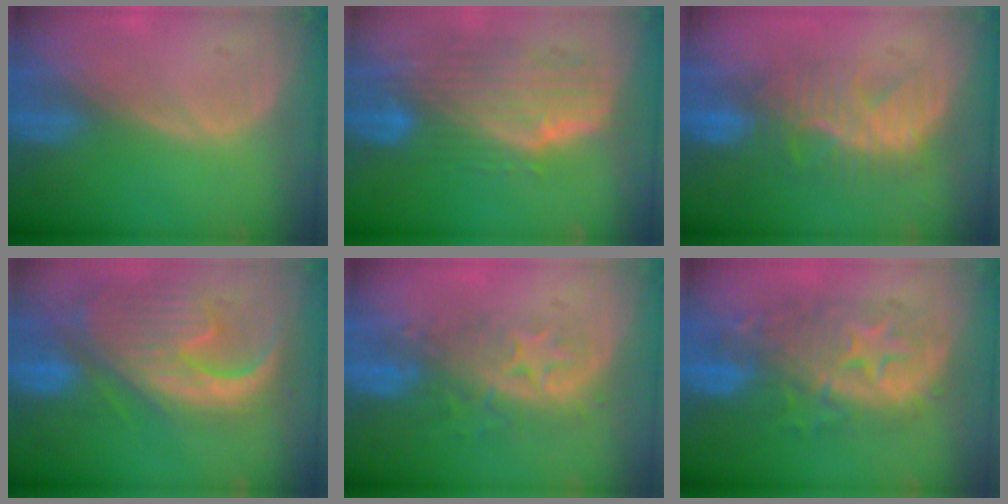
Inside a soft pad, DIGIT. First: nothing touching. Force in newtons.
{"total": 10.2, "press": 9.0, "slide": 4.8}
{"total": 8.3, "press": 8.2, "slide": 1.5}
{"total": 13.3, "press": 11.5, "slide": 6.7}
{"total": 8.2, "press": 7.5, "slide": 3.3}
{"total": 10.3, "press": 10.2, "slide": 0.7}